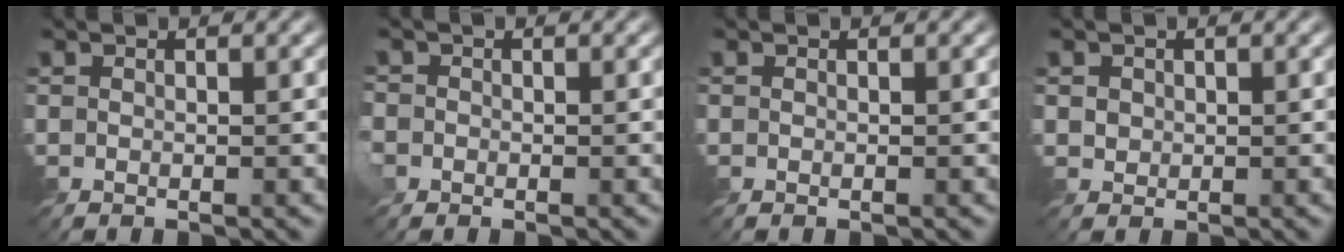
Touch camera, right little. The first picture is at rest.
{"total": 3.4, "force": [-0.9, 3.0, 1.4], "torque": [-0.052, 0.010, -0.024]}
{"total": 0.0}
{"total": 1.0, "force": [0.3, 0.9, 0.3], "torque": [-0.012, -0.007, 0.014]}